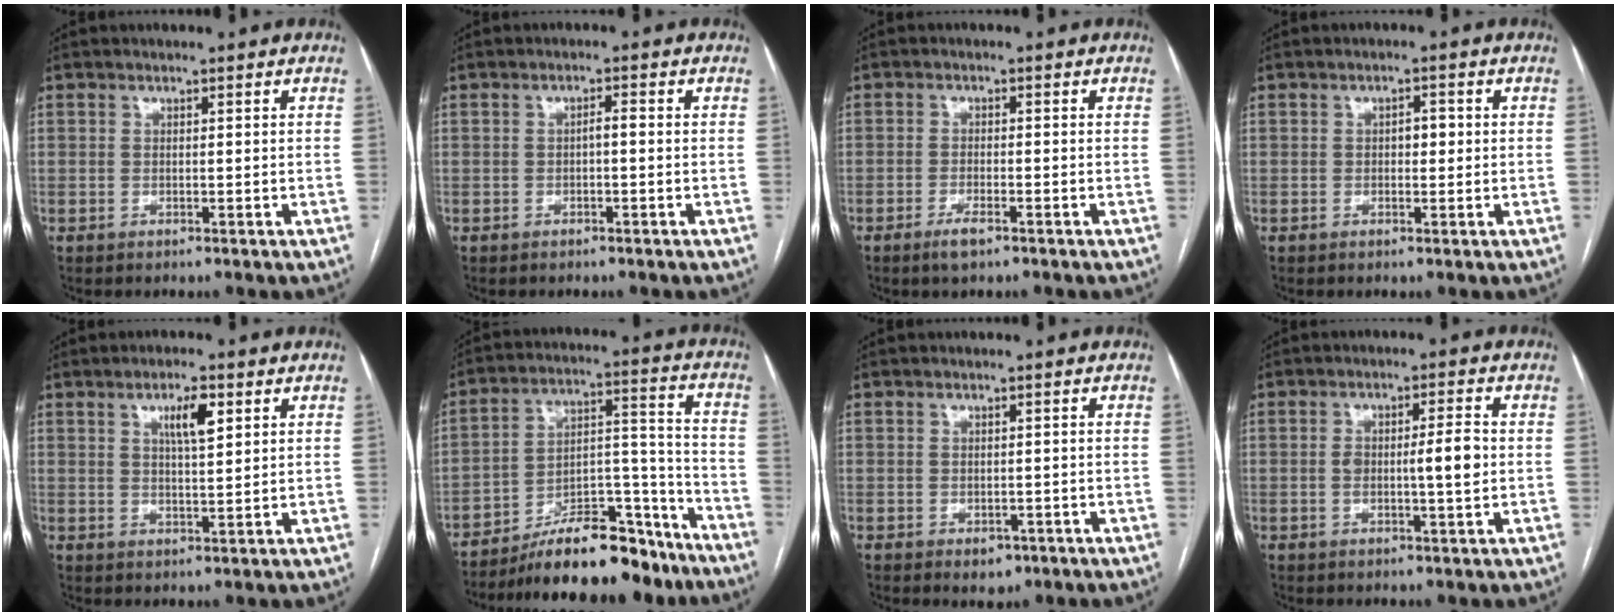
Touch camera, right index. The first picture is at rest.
{"total": 1.3, "force": [-0.3, 0.3, 1.3], "torque": [-0.020, 0.004, -0.005]}
{"total": 2.8, "force": [-1.9, 0.6, 2.0], "torque": [-0.041, -0.001, -0.034]}
{"total": 1.9, "force": [0.1, 1.0, 1.6], "torque": [-0.022, 0.008, 0.000]}
{"total": 4.8, "force": [2.1, 0.9, 4.2], "torque": [-0.074, 0.001, 0.038]}
{"total": 17.6, "force": [-13.0, 5.1, 10.8], "torque": [-0.153, 0.034, -0.207]}
{"total": 2.5, "force": [-1.2, 1.8, 1.2], "torque": [-0.008, 0.003, -0.006]}
{"total": 5.6, "force": [-0.3, 0.9, 5.5], "torque": [-0.096, 0.006, -0.004]}